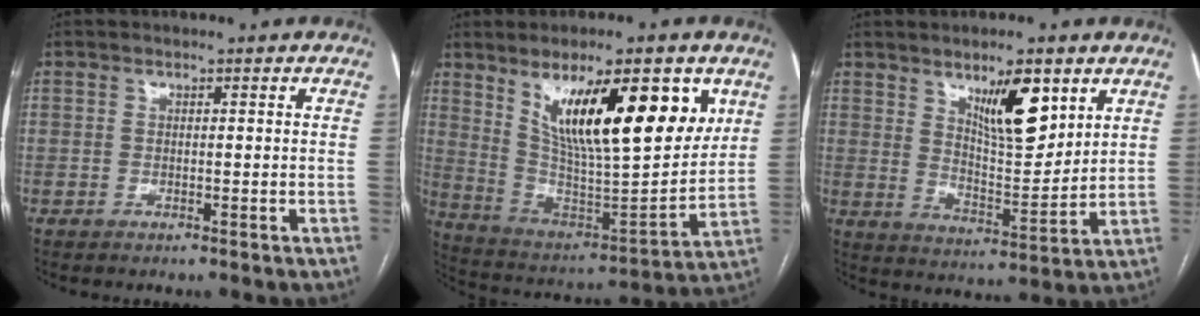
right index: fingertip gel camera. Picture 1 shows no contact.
{"total": 20.3, "force": [9.4, 4.4, 17.5], "torque": [-0.275, -0.004, 0.166]}
{"total": 9.9, "force": [5.4, 2.8, 7.8], "torque": [-0.133, -0.007, 0.098]}